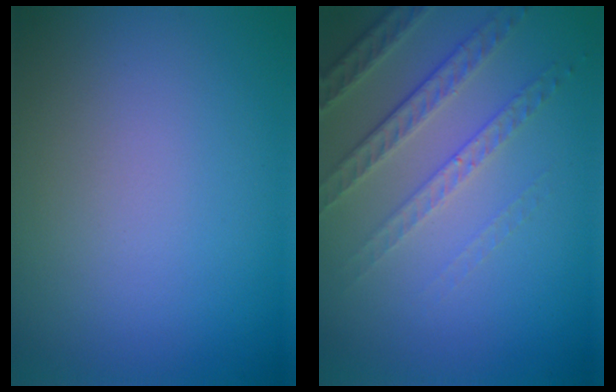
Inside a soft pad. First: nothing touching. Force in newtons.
{"total": 4.5, "press": 3.4, "slide": 3.0}